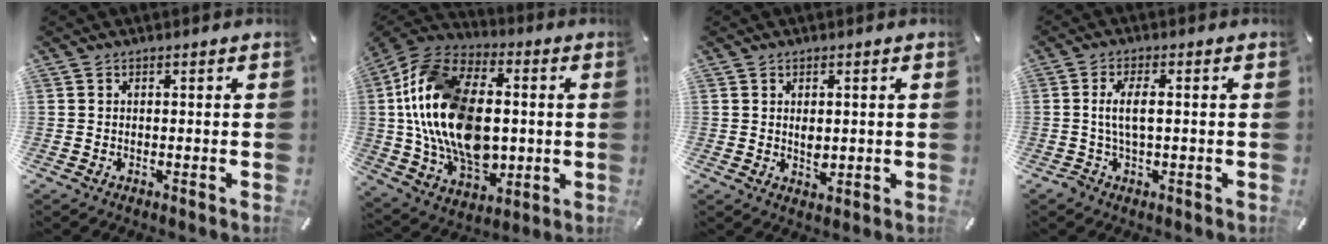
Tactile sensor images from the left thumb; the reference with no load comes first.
{"total": 23.4, "force": [0.0, 15.8, 17.3], "torque": [-0.368, 0.003, 0.002]}
{"total": 2.9, "force": [0.3, 1.8, 2.2], "torque": [-0.037, 0.003, 0.004]}
{"total": 5.2, "force": [0.2, 2.0, 4.8], "torque": [-0.103, 0.003, -0.001]}